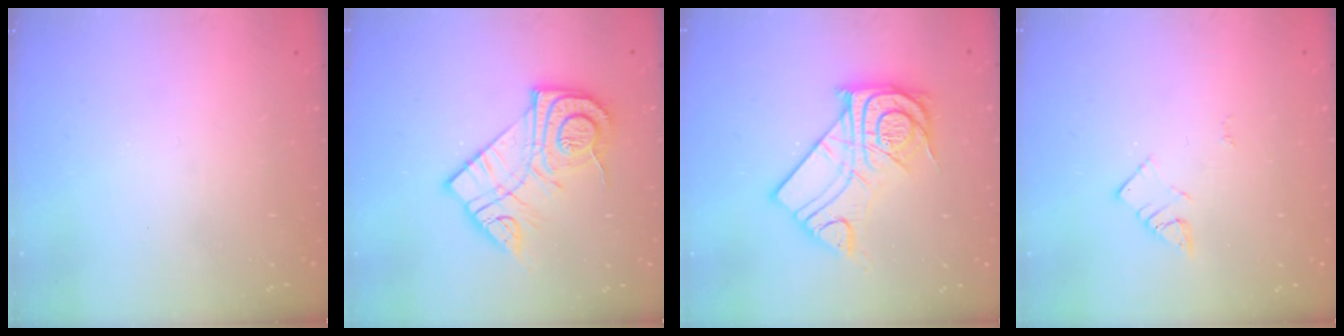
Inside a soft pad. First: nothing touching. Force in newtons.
{"total": 16.1, "press": 16.1, "slide": 1.5}
{"total": 16.6, "press": 16.5, "slide": 1.4}
{"total": 3.0, "press": 3.0, "slide": 0.4}